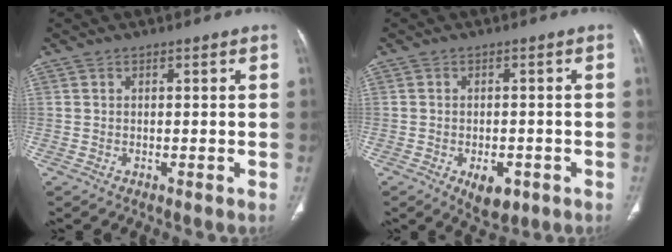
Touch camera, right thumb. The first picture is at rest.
{"total": 5.7, "force": [-2.4, 3.3, 4.0], "torque": [-0.047, 0.005, -0.024]}